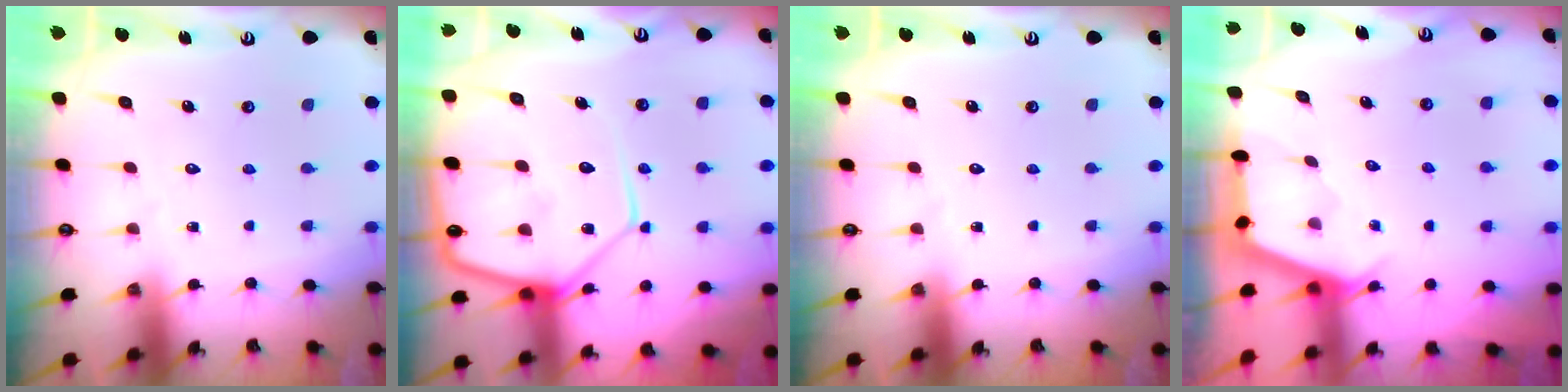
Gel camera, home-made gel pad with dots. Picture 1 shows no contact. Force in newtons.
{"total": 16.3, "press": 16.2, "slide": 1.6}
{"total": 0.0}
{"total": 2.9, "press": 2.9, "slide": 0.3}